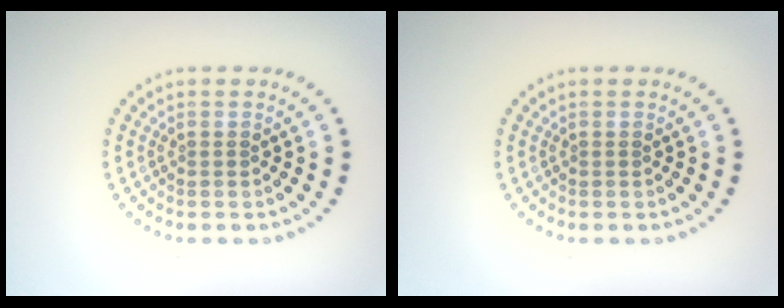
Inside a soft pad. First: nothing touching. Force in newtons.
{"total": 0.0}